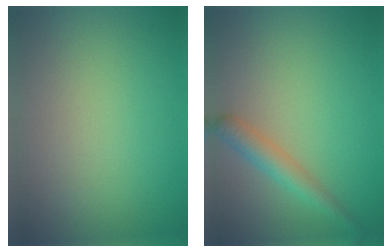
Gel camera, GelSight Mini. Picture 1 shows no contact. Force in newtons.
{"total": 2.5, "press": 2.5, "slide": 0.1}